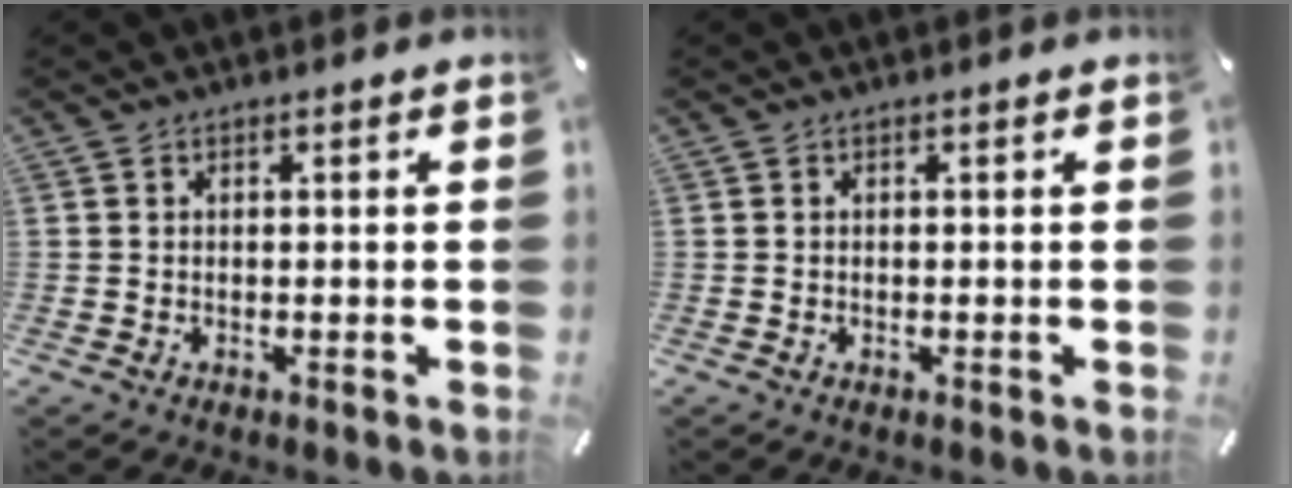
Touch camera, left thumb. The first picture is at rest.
{"total": 0.0}